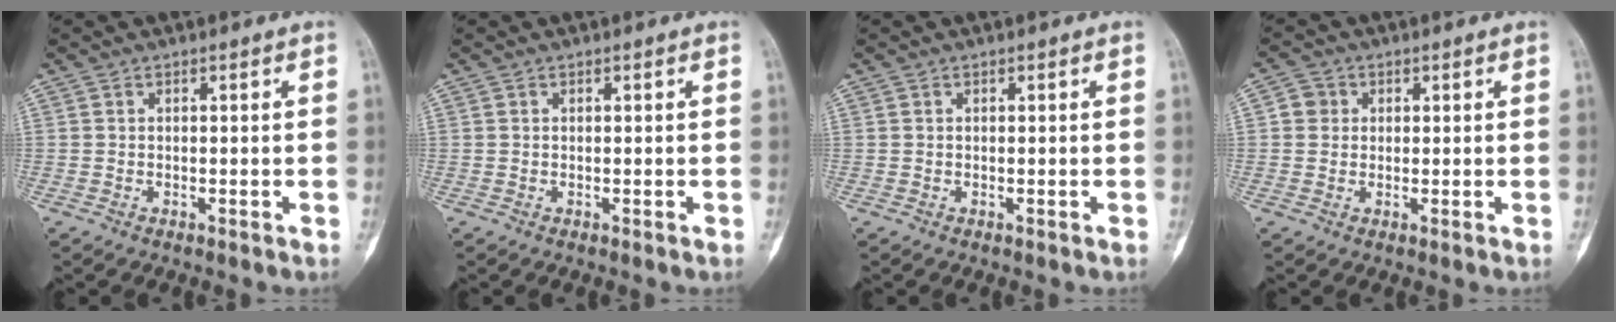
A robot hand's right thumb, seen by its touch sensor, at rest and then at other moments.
{"total": 0.0}
{"total": 0.0}
{"total": 3.0, "force": [0.5, 2.8, 0.9], "torque": [0.003, 0.004, 0.004]}